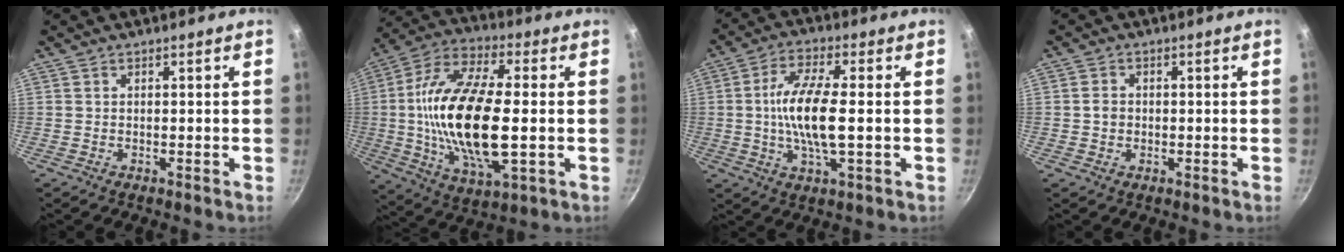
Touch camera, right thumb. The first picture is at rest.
{"total": 23.0, "force": [-0.6, 9.6, 20.8], "torque": [-0.403, 0.010, -0.018]}
{"total": 11.6, "force": [-0.3, 3.5, 11.0], "torque": [-0.220, 0.012, -0.010]}
{"total": 2.3, "force": [-0.2, 2.0, 1.1], "torque": [-0.012, 0.009, -0.005]}